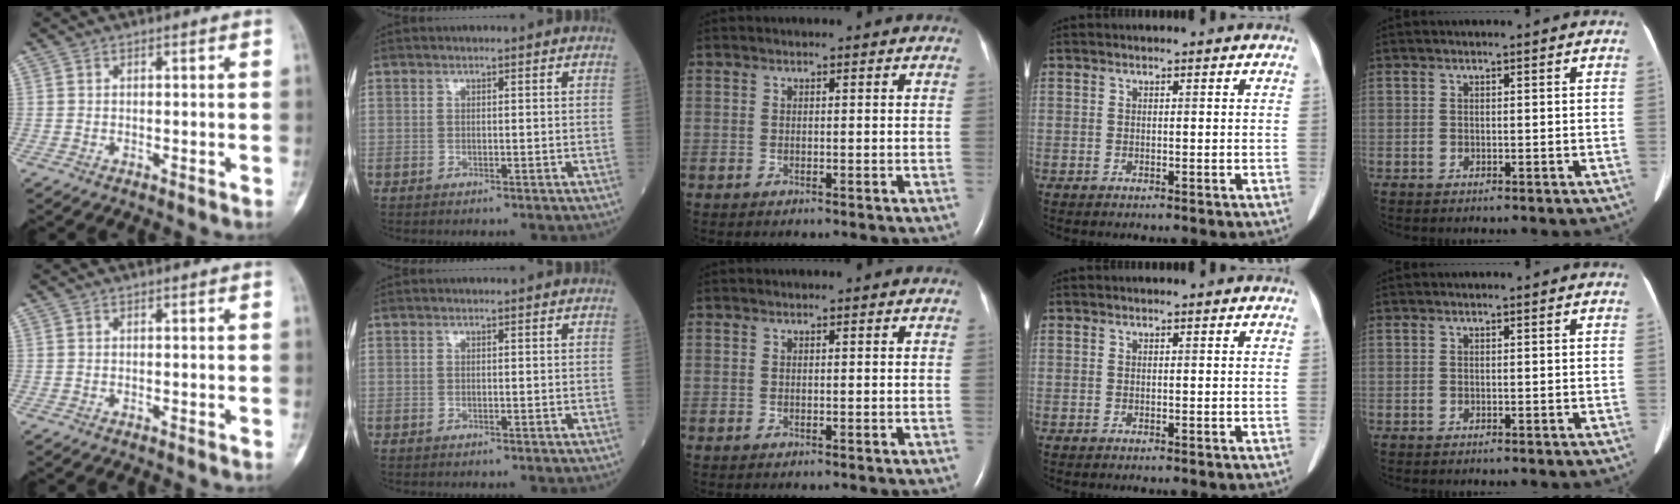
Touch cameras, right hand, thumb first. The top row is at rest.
{}